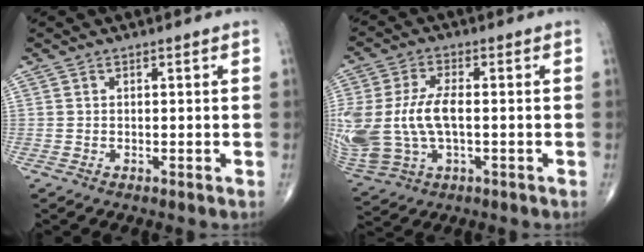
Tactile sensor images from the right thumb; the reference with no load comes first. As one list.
[{"total": 15.8, "force": [-0.7, 8.9, 13.0], "torque": [-0.317, 0.002, -0.001]}]